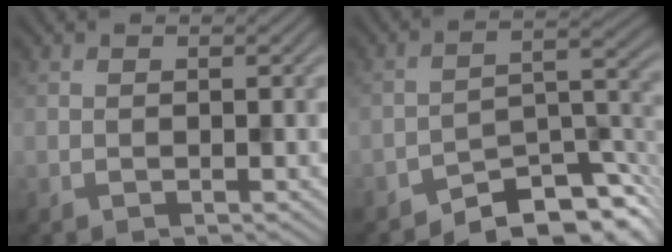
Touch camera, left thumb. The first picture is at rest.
{"total": 8.9, "force": [-7.4, 2.8, 4.1], "torque": [-0.041, 0.008, -0.139]}